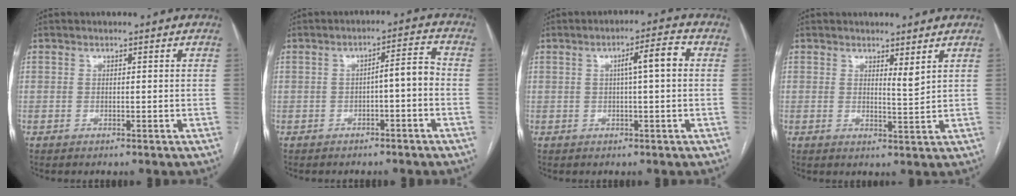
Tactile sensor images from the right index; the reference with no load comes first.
{"total": 4.3, "force": [-1.2, 0.7, 4.1], "torque": [-0.057, 0.020, -0.016]}
{"total": 5.1, "force": [0.7, 0.3, 5.0], "torque": [-0.078, 0.012, 0.009]}
{"total": 2.3, "force": [1.6, 0.1, 1.6], "torque": [-0.030, -0.014, 0.032]}